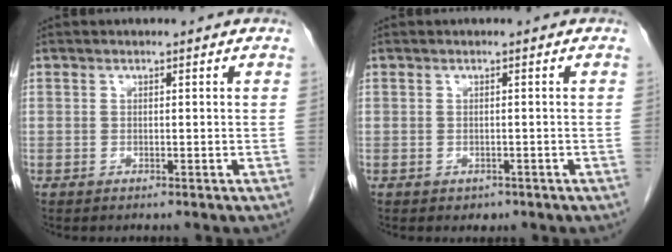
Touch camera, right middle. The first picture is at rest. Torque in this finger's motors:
{"motor_torque": [0.31, 0.01, -0.01, -0.01]}